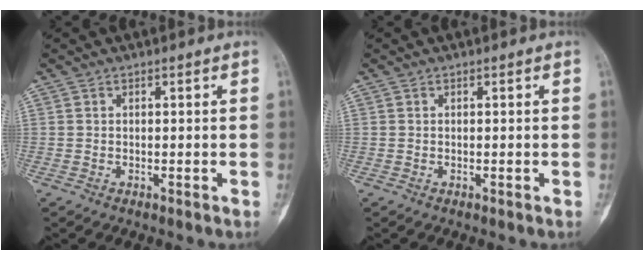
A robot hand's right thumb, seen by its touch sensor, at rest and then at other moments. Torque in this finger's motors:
{"motor_torque": [2.08, 2.03, 0.13, 0.04, 0.02]}